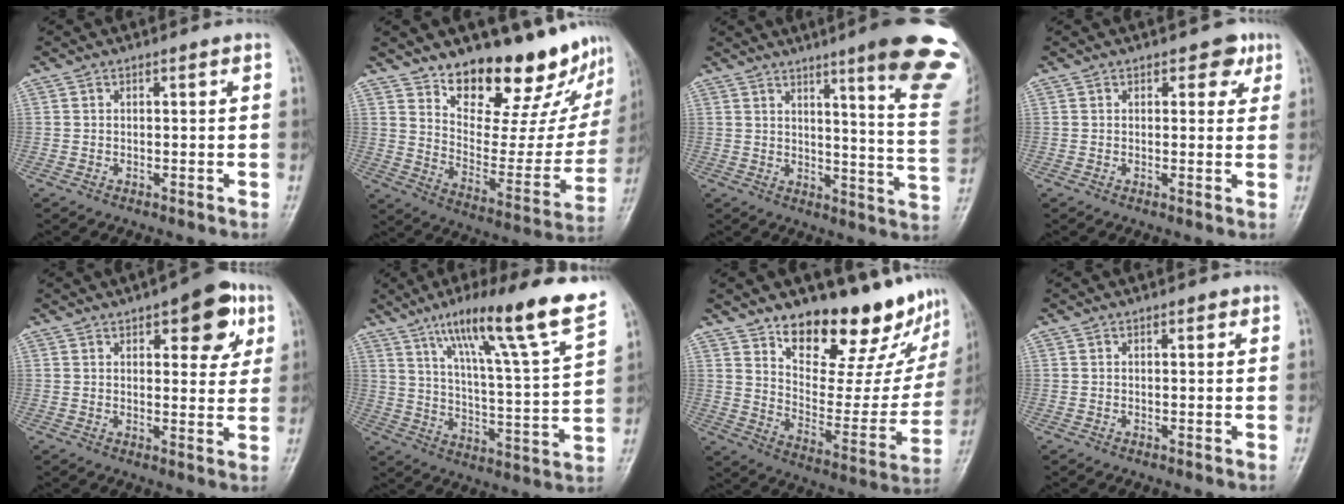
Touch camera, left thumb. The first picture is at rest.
{"total": 22.2, "force": [17.8, 8.0, 10.7], "torque": [-0.103, -0.120, 0.259]}
{"total": 20.5, "force": [12.8, 1.9, 15.9], "torque": [-0.178, -0.073, 0.156]}
{"total": 3.8, "force": [1.9, 2.5, 2.1], "torque": [0.003, -0.005, 0.019]}
{"total": 9.6, "force": [4.3, 4.3, 7.5], "torque": [-0.056, -0.009, 0.048]}
{"total": 21.1, "force": [13.8, 1.3, 15.9], "torque": [-0.226, -0.051, 0.217]}
{"total": 23.3, "force": [17.8, 8.7, 12.3], "torque": [-0.126, -0.117, 0.259]}
{"total": 1.1, "force": [0.6, 0.6, 0.7], "torque": [-0.002, -0.001, 0.006]}